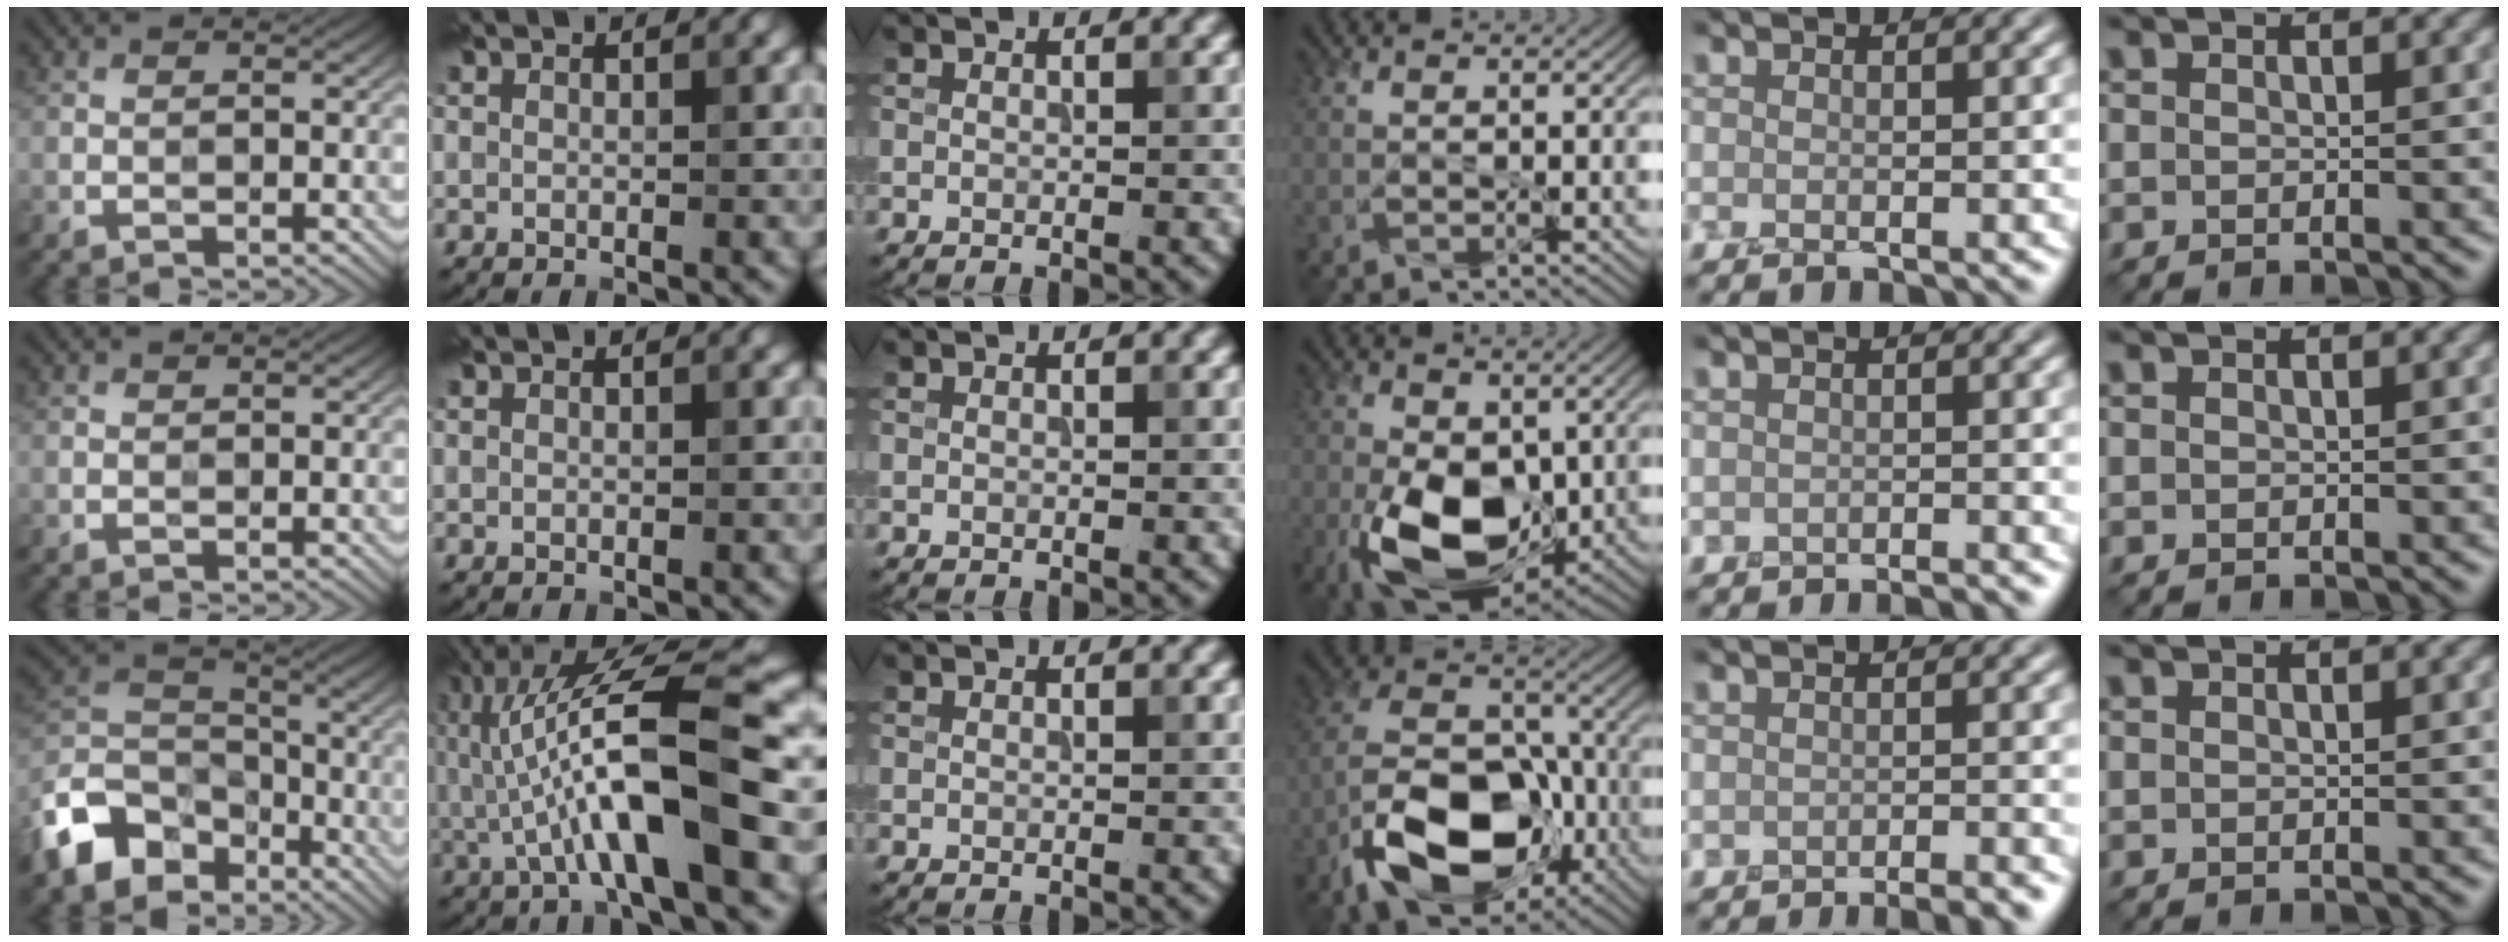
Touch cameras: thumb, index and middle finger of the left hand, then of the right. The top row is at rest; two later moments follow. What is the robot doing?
{"motion": "peel", "object": "bandage"}